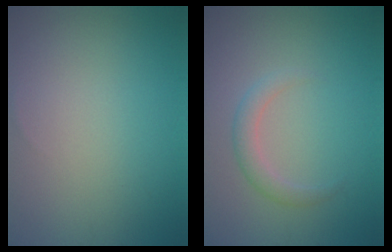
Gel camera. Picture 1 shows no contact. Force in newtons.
{"total": 1.8, "press": 1.7, "slide": 0.1}